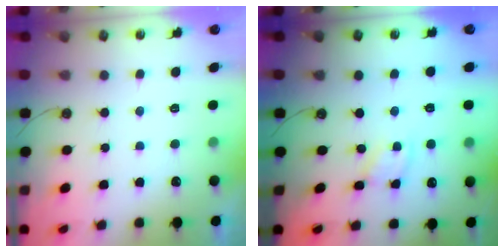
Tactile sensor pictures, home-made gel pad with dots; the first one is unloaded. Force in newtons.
{"total": 1.9, "press": 1.9, "slide": 0.3}